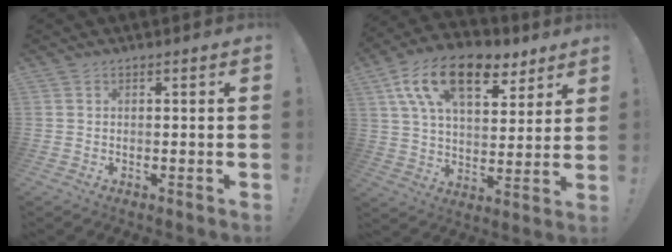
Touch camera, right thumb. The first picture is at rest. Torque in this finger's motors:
{"motor_torque": [0.94, 3.24, 0.75, -0.14, 0.21]}